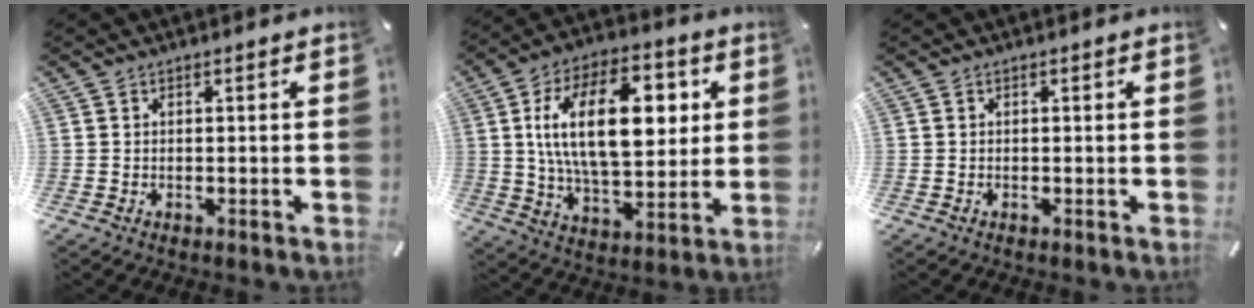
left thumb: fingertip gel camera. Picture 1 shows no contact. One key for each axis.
{"total": 22.2, "fx": 4.8, "fy": 12.1, "fz": 18.0, "tx": -0.316, "ty": 0.008, "tz": 0.073}
{"total": 0.0}